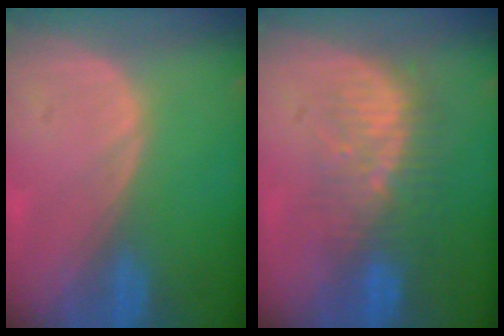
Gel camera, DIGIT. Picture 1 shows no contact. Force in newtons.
{"total": 8.4, "press": 7.8, "slide": 3.0}